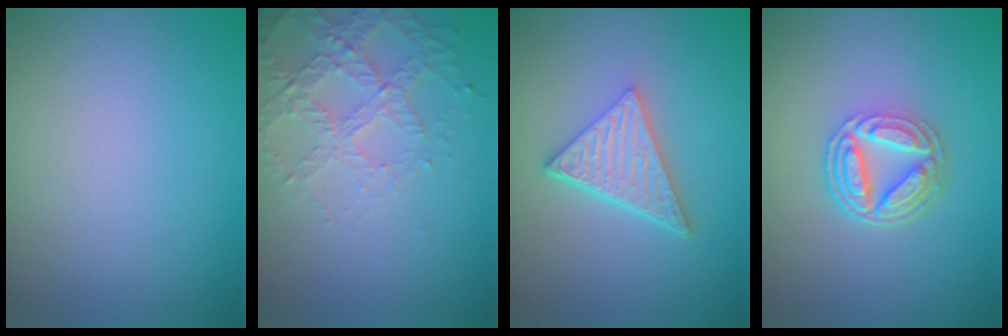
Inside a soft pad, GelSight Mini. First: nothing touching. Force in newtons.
{"total": 4.3, "press": 3.2, "slide": 2.9}
{"total": 4.7, "press": 3.4, "slide": 3.3}
{"total": 4.8, "press": 3.4, "slide": 3.4}